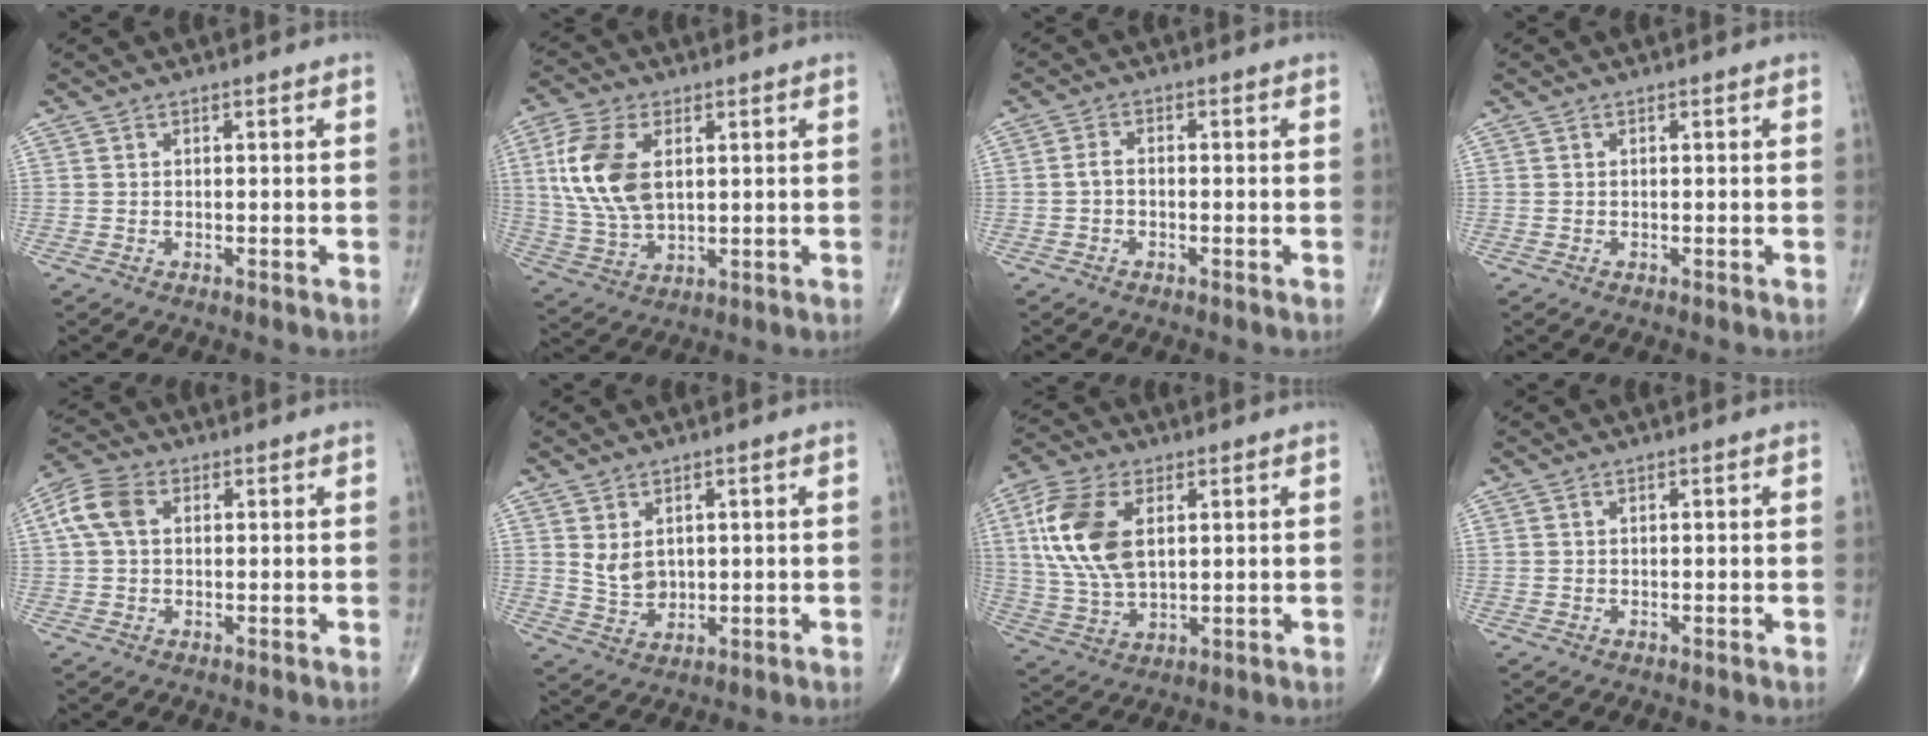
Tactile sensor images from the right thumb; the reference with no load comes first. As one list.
[{"total": 13.4, "force": [2.9, 7.6, 10.6], "torque": [-0.224, -0.007, 0.061]}, {"total": 2.1, "force": [-0.5, 1.3, 1.5], "torque": [-0.027, 0.011, -0.013]}, {"total": 0.0}, {"total": 6.6, "force": [1.6, 4.2, 4.8], "torque": [-0.111, 0.018, 0.028]}, {"total": 4.5, "force": [1.5, 3.1, 2.9], "torque": [-0.042, -0.019, 0.038]}, {"total": 14.8, "force": [3.8, 8.3, 11.7], "torque": [-0.246, -0.005, 0.076]}, {"total": 0.0}]